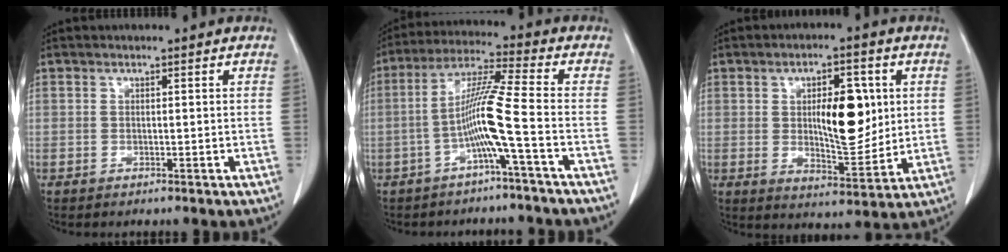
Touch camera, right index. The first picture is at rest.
{"total": 8.6, "force": [-2.8, -1.6, 8.0], "torque": [-0.160, 0.015, -0.055]}
{"total": 10.5, "force": [1.8, 3.8, 9.6], "torque": [-0.148, 0.000, 0.036]}